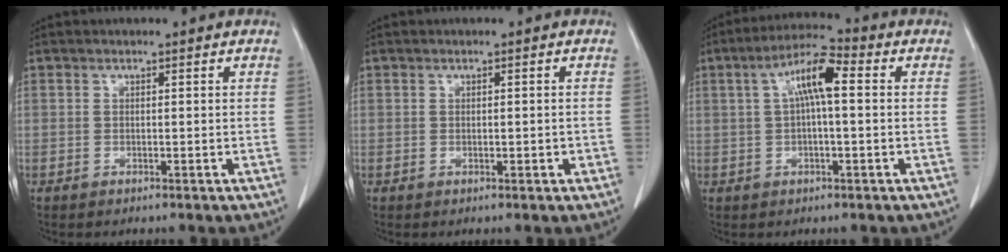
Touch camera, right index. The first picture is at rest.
{"total": 1.5, "force": [-0.3, 0.8, 1.2], "torque": [-0.024, 0.003, 0.001]}
{"total": 8.2, "force": [1.5, 2.0, 7.8], "torque": [-0.151, 0.030, 0.023]}